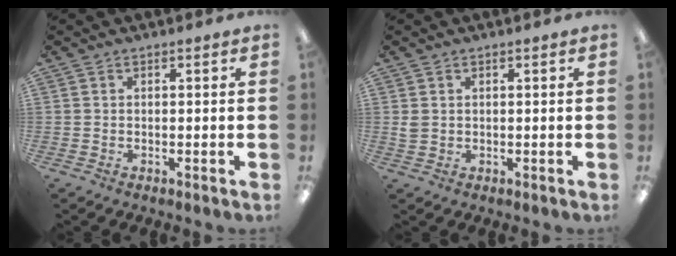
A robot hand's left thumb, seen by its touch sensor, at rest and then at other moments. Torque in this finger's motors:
{"motor_torque": [0.33, 0.23, 0.44, -0.26, 0.00]}